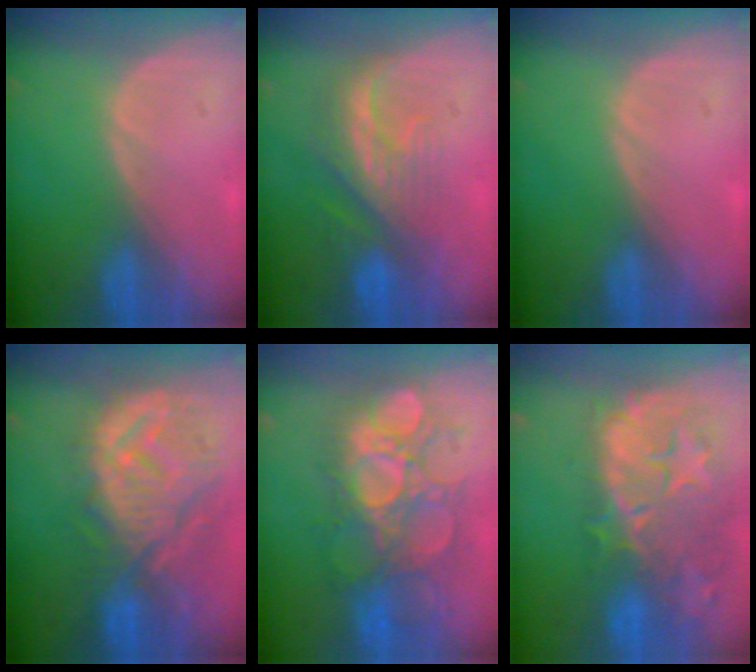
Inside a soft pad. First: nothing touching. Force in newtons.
{"total": 8.1, "press": 7.3, "slide": 3.3}
{"total": 0.0}
{"total": 12.7, "press": 11.2, "slide": 5.9}
{"total": 10.4, "press": 10.3, "slide": 1.6}
{"total": 14.6, "press": 11.7, "slide": 8.7}